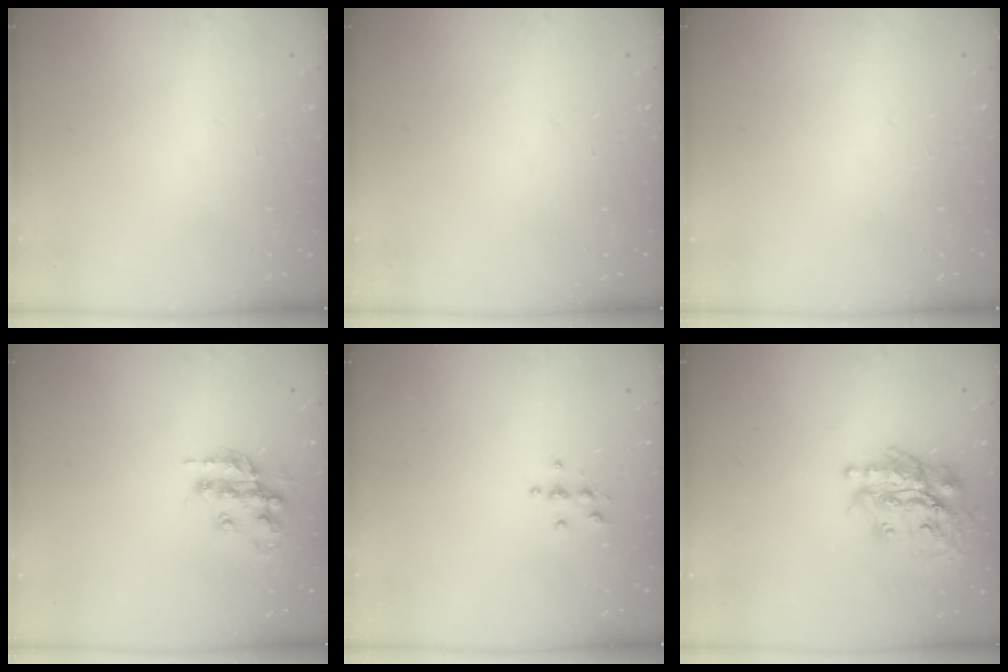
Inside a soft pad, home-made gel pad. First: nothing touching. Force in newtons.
{"total": 0.0}
{"total": 0.0}
{"total": 14.2, "press": 14.2, "slide": 0.9}
{"total": 3.9, "press": 3.8, "slide": 0.4}
{"total": 18.3, "press": 18.1, "slide": 2.6}